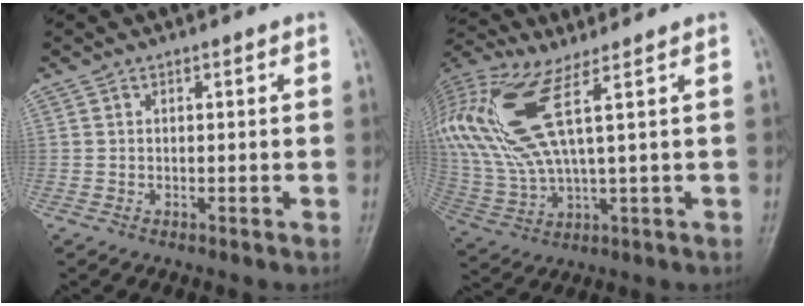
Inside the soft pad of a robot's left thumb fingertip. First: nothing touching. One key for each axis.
{"total": 15.4, "fx": 5.8, "fy": 4.0, "fz": 13.7, "tx": -0.343, "ty": -0.005, "tz": 0.118}